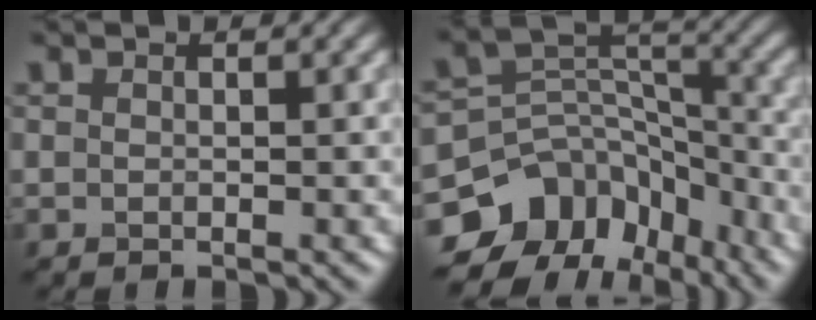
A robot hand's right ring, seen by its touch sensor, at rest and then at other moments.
{"total": 10.9, "force": [-6.7, 7.7, 3.8], "torque": [-0.058, 0.025, -0.103]}